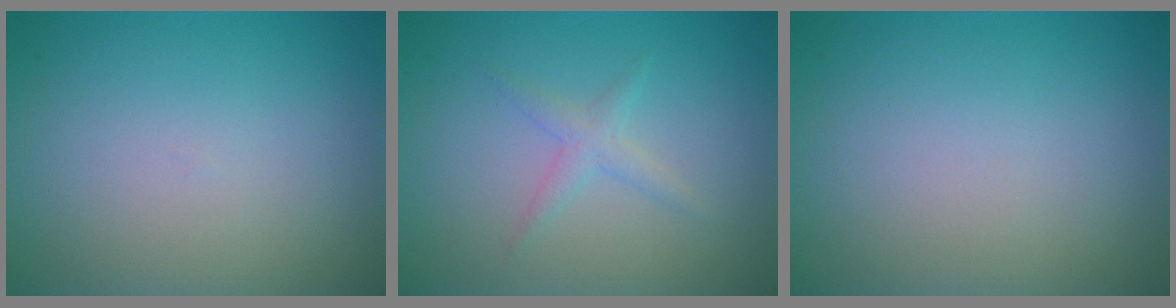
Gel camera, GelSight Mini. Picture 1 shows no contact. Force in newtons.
{"total": 1.4, "press": 1.4, "slide": 0.1}
{"total": 0.0}